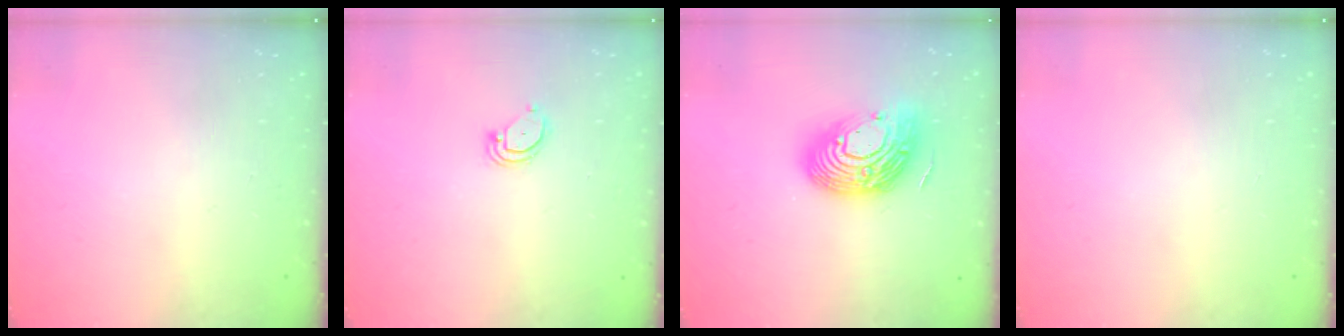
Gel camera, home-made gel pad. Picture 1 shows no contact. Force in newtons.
{"total": 2.9, "press": 2.9, "slide": 0.2}
{"total": 17.9, "press": 17.9, "slide": 1.2}
{"total": 0.0}